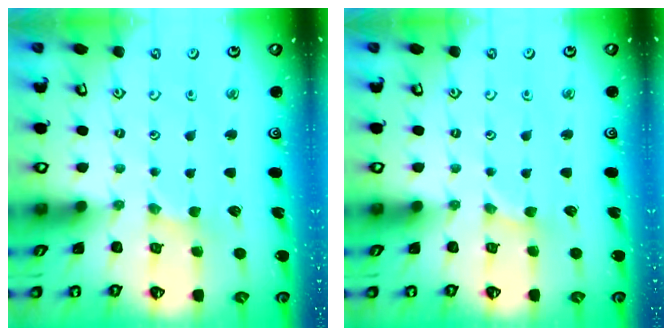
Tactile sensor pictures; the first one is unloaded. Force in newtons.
{"total": 0.6, "press": 0.5, "slide": 0.1}